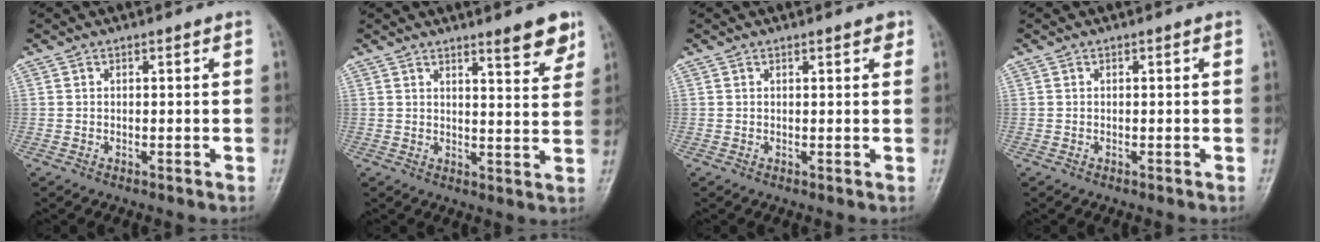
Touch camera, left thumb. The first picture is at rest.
{"total": 6.4, "force": [4.6, 1.1, 4.3], "torque": [-0.047, -0.032, 0.063]}
{"total": 1.5, "force": [1.0, 0.5, 1.0], "torque": [-0.009, -0.003, 0.011]}
{"total": 0.0}